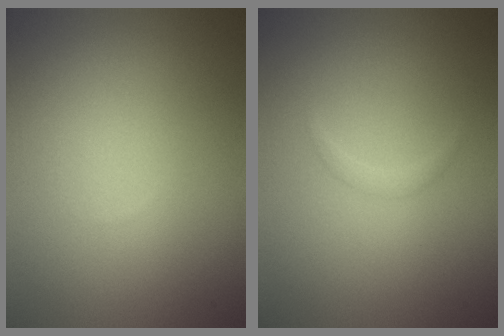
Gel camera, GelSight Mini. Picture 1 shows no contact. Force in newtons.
{"total": 0.6, "press": 0.6, "slide": 0.0}